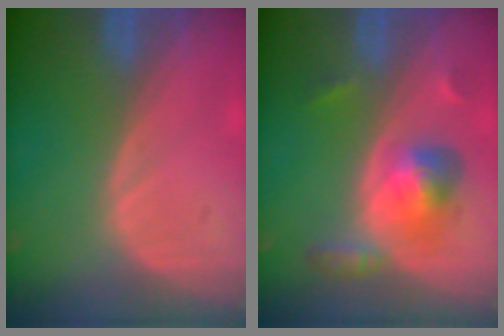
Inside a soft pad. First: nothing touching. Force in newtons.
{"total": 5.6, "press": 5.6, "slide": 0.2}